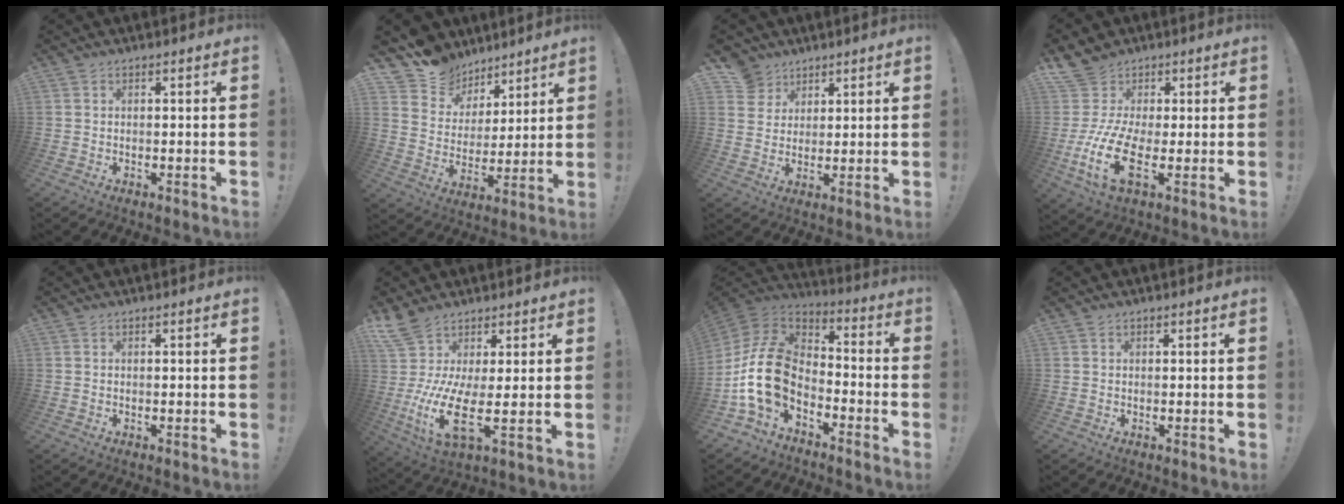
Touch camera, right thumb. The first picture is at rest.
{"total": 10.7, "force": [7.6, 7.5, 1.0], "torque": [-0.018, -0.064, 0.146]}
{"total": 7.5, "force": [4.8, 5.8, 0.6], "torque": [0.000, -0.038, 0.095]}
{"total": 15.2, "force": [-1.0, 10.0, 11.4], "torque": [-0.232, -0.016, -0.015]}
{"total": 0.0}
{"total": 13.3, "force": [3.6, 3.8, 12.2], "torque": [-0.275, -0.053, 0.062]}
{"total": 17.6, "force": [-4.9, 11.6, 12.3], "torque": [-0.243, 0.030, -0.078]}
{"total": 0.0}